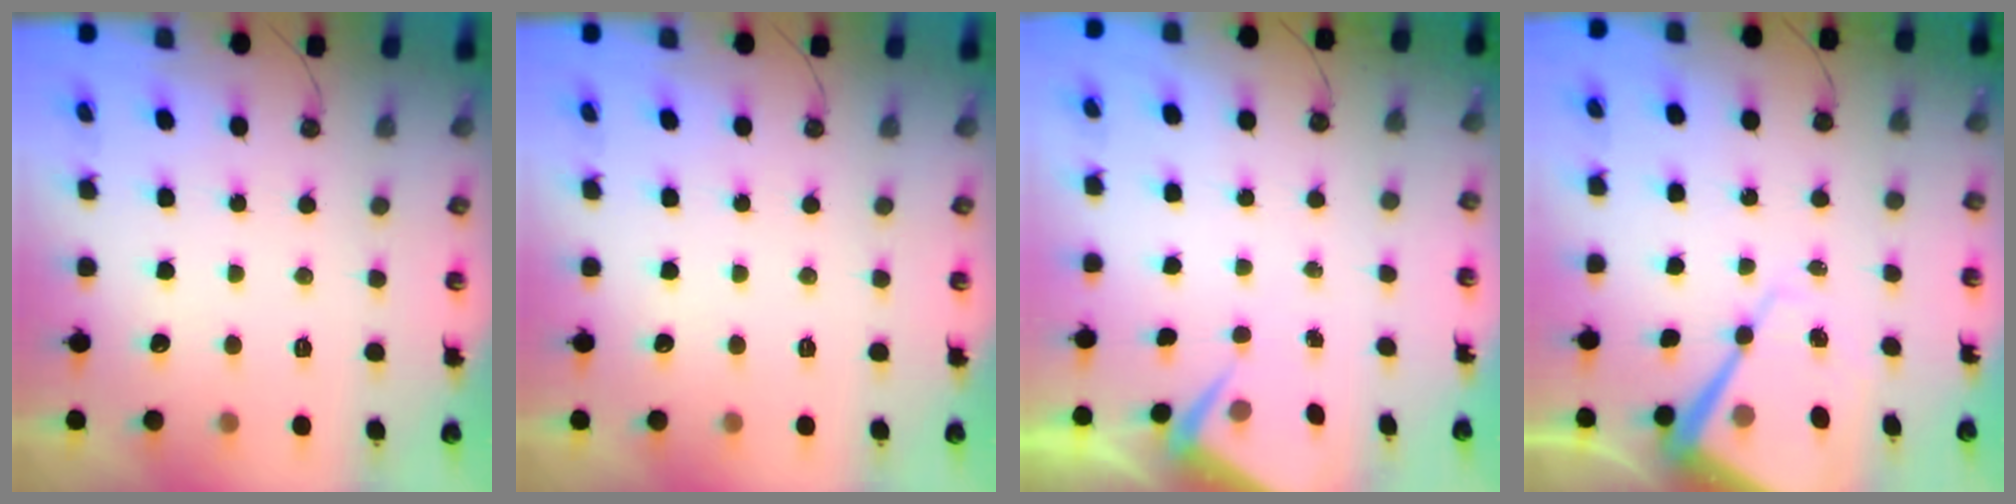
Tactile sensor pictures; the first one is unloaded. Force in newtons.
{"total": 0.0}
{"total": 4.2, "press": 4.2, "slide": 0.6}
{"total": 12.4, "press": 12.3, "slide": 1.2}